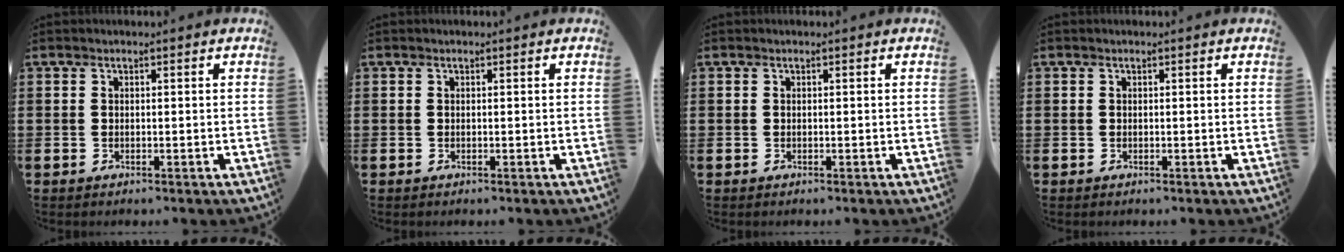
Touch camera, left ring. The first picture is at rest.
{"total": 0.0}
{"total": 0.0}
{"total": 0.0}